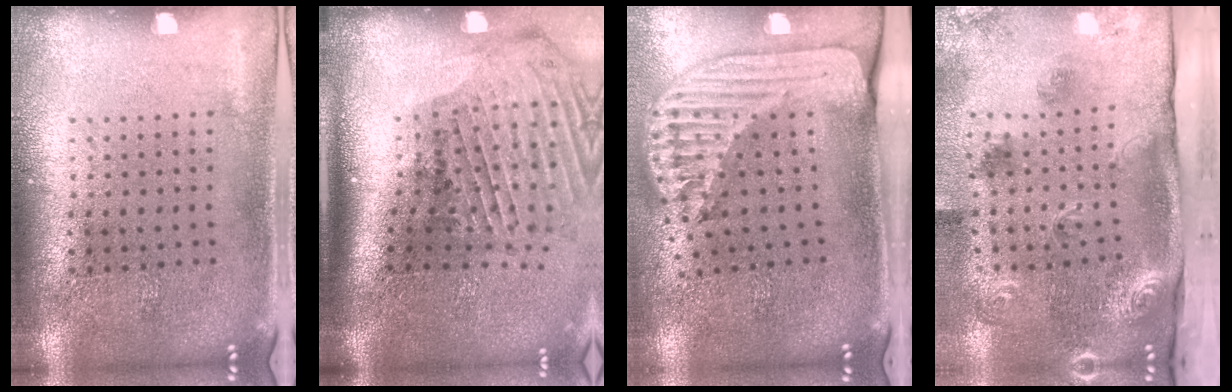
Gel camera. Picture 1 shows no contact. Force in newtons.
{"total": 2.9, "press": 2.1, "slide": 2.0}
{"total": 2.6, "press": 1.9, "slide": 1.8}
{"total": 3.2, "press": 2.1, "slide": 2.4}